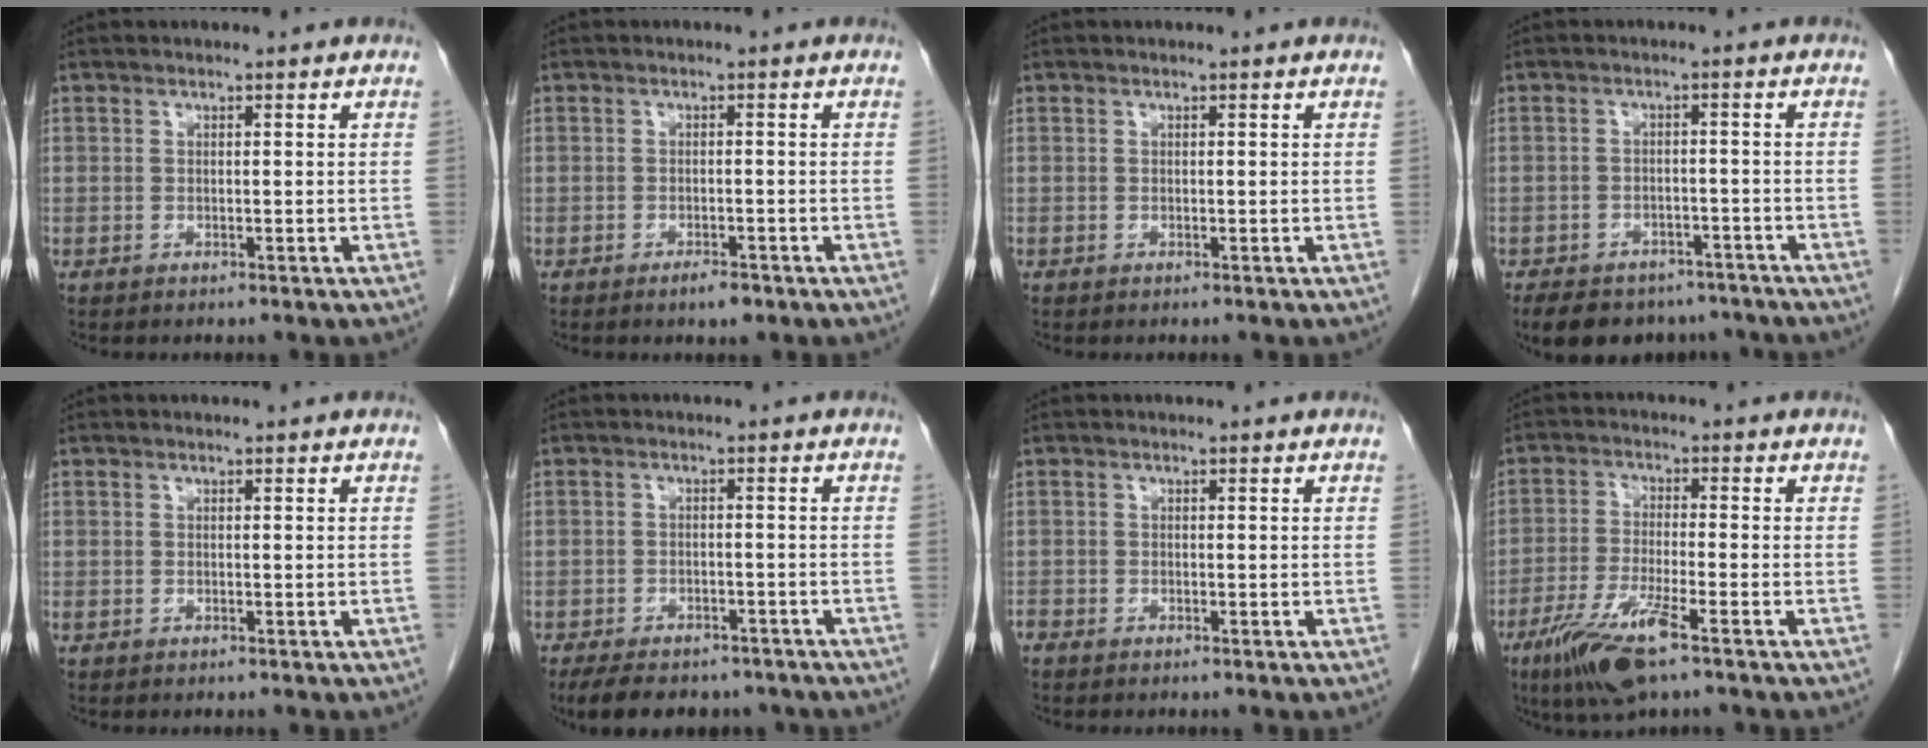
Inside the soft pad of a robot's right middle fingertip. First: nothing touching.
{"total": 2.1, "force": [-1.5, 0.7, 1.4], "torque": [-0.025, -0.002, -0.020]}
{"total": 0.0}
{"total": 13.0, "force": [-10.2, 6.8, 4.3], "torque": [-0.084, -0.003, -0.127]}
{"total": 0.0}
{"total": 12.1, "force": [-9.7, 5.3, 5.0], "torque": [-0.092, -0.002, -0.126]}
{"total": 1.0, "force": [-0.9, 0.4, 0.3], "torque": [-0.009, -0.001, -0.018]}
{"total": 9.0, "force": [-5.4, 0.8, 7.2], "torque": [-0.147, -0.022, -0.099]}